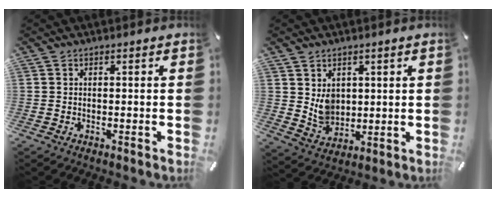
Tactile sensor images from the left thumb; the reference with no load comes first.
{"total": 6.6, "force": [2.7, 5.7, 1.9], "torque": [-0.021, -0.017, 0.052]}